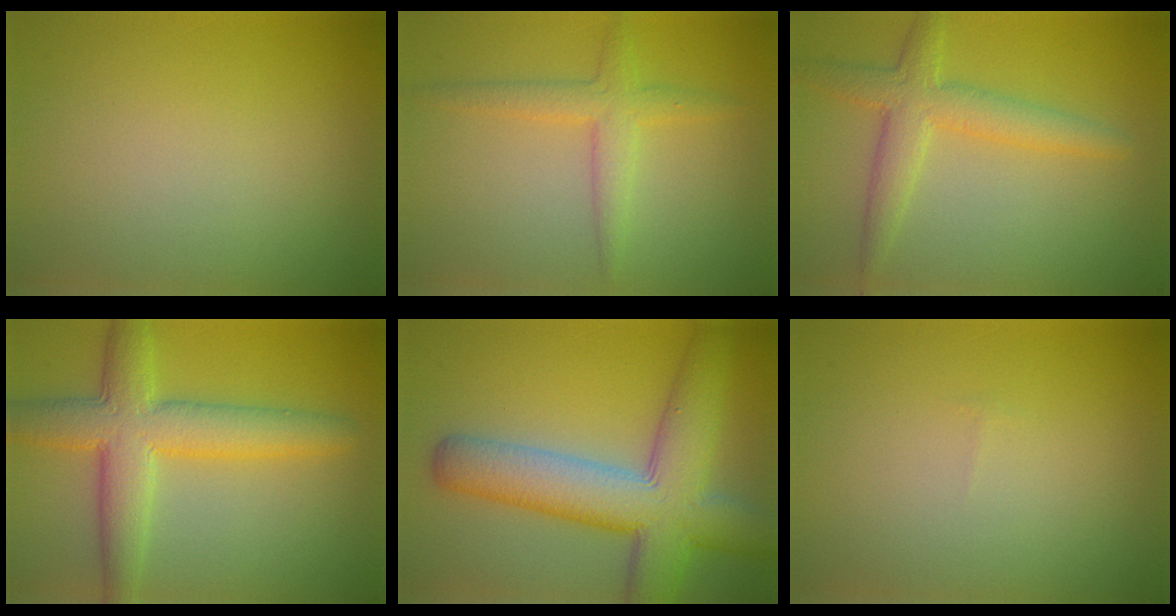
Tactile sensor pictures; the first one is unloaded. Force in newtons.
{"total": 2.7, "press": 2.7, "slide": 0.1}
{"total": 4.0, "press": 4.0, "slide": 0.1}
{"total": 6.7, "press": 6.7, "slide": 0.1}
{"total": 9.8, "press": 9.7, "slide": 0.6}
{"total": 0.0}